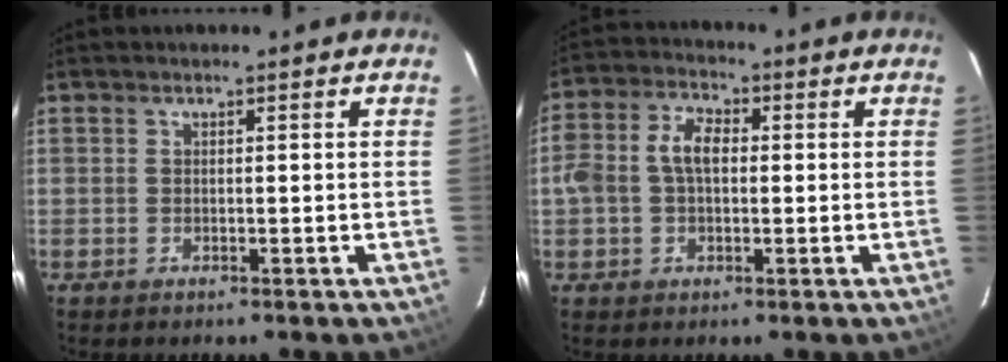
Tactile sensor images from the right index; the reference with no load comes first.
{"total": 7.0, "force": [0.0, 4.6, 5.2], "torque": [-0.108, 0.020, -0.001]}